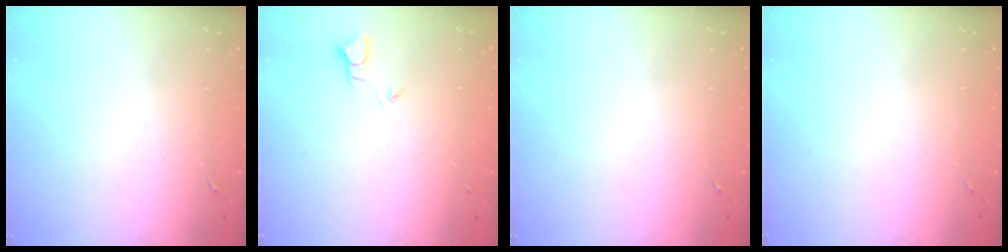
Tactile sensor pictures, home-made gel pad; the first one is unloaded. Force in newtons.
{"total": 2.0, "press": 2.0, "slide": 0.1}
{"total": 0.0}
{"total": 0.0}